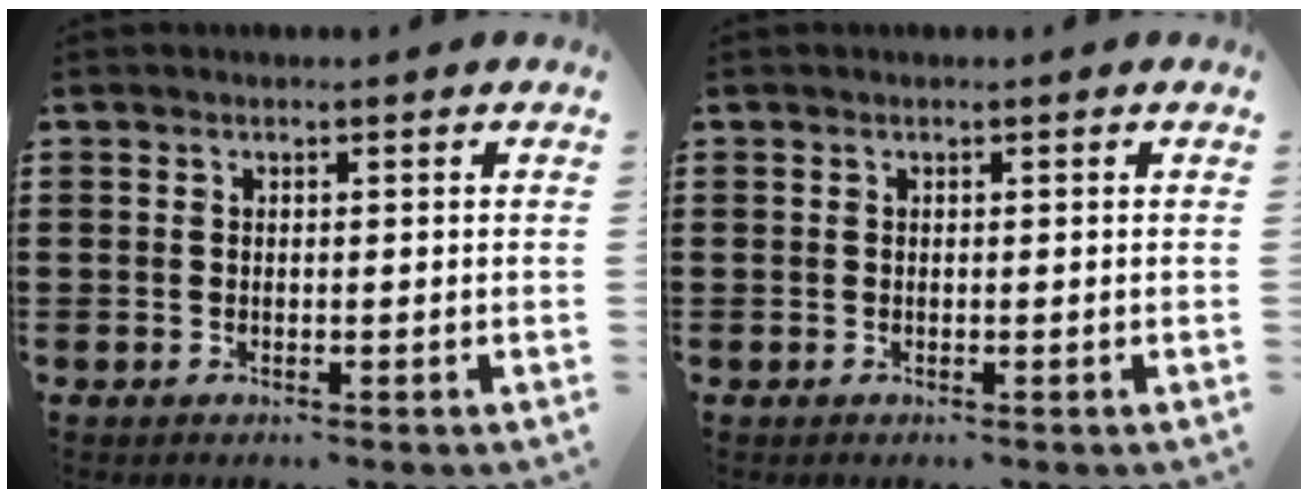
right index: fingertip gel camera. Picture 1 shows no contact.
{"total": 0.0}